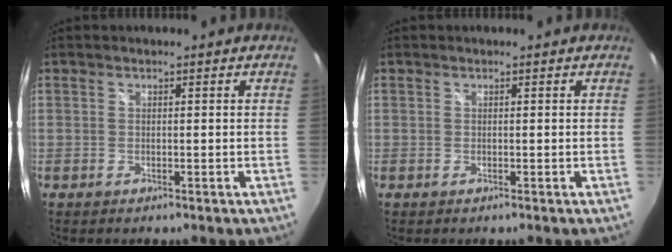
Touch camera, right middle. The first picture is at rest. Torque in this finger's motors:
{"motor_torque": [0.03, 0.12, -0.02, 0.00]}